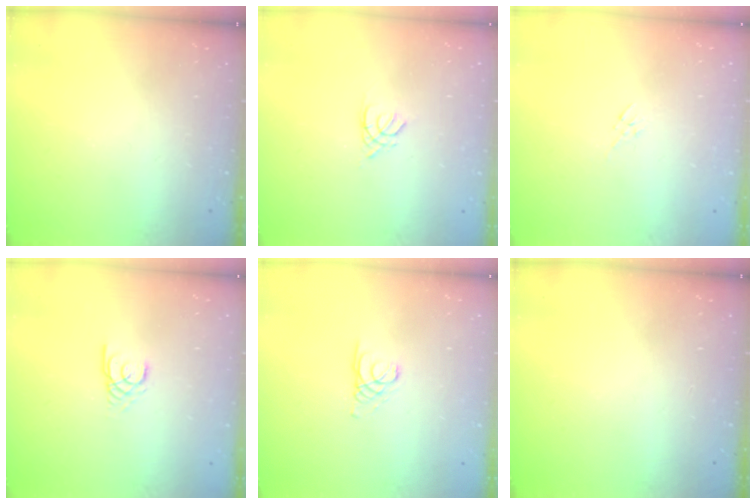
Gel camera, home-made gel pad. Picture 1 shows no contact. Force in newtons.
{"total": 1.3, "press": 1.3, "slide": 0.3}
{"total": 2.7, "press": 2.5, "slide": 0.9}
{"total": 2.1, "press": 2.1, "slide": 0.0}
{"total": 1.4, "press": 1.3, "slide": 0.1}
{"total": 0.0}